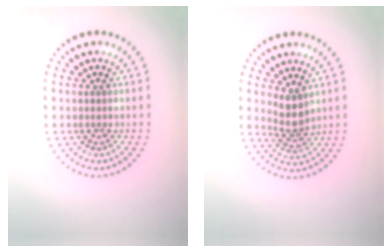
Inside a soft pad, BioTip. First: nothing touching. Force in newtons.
{"total": 2.5, "press": 2.0, "slide": 1.4}